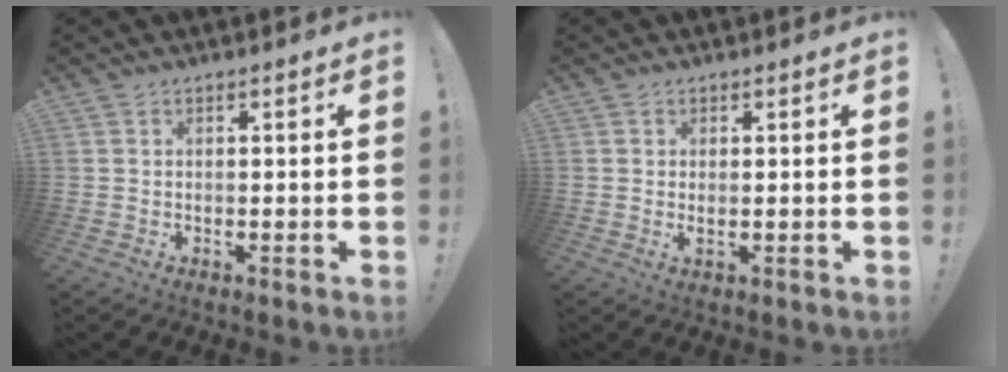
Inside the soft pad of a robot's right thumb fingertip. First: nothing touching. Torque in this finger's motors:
{"motor_torque": [-0.28, 0.11, -0.05, 0.09, -0.04]}